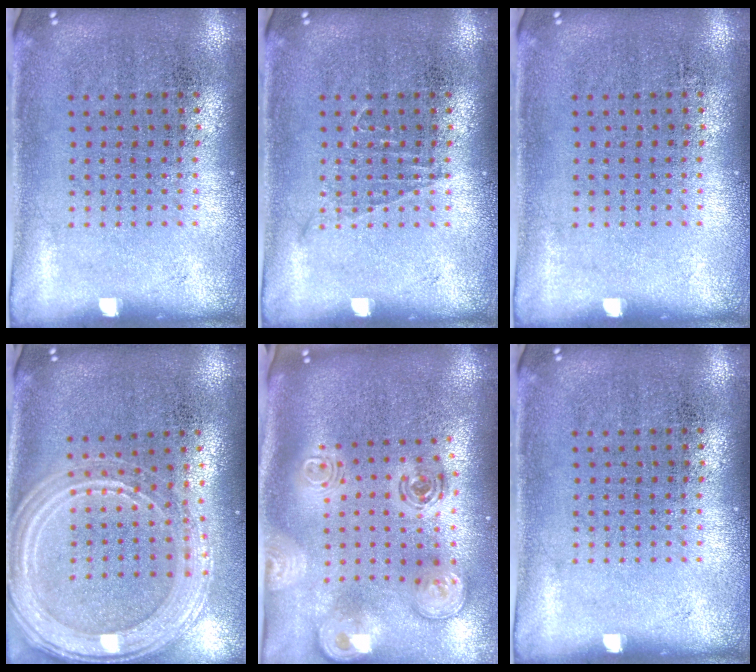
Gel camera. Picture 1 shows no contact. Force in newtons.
{"total": 0.6, "press": 0.6, "slide": 0.1}
{"total": 0.0}
{"total": 2.2, "press": 2.0, "slide": 0.8}
{"total": 2.9, "press": 2.0, "slide": 2.1}
{"total": 0.0}